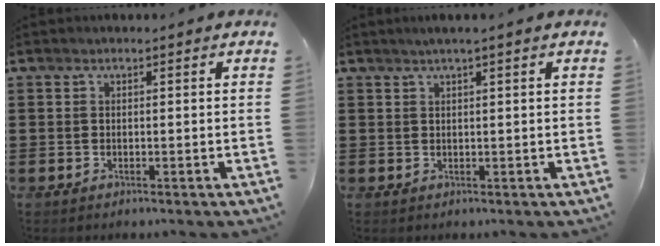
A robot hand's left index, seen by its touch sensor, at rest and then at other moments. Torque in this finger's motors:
{"motor_torque": [0.71, 0.20, 0.27, 0.06]}